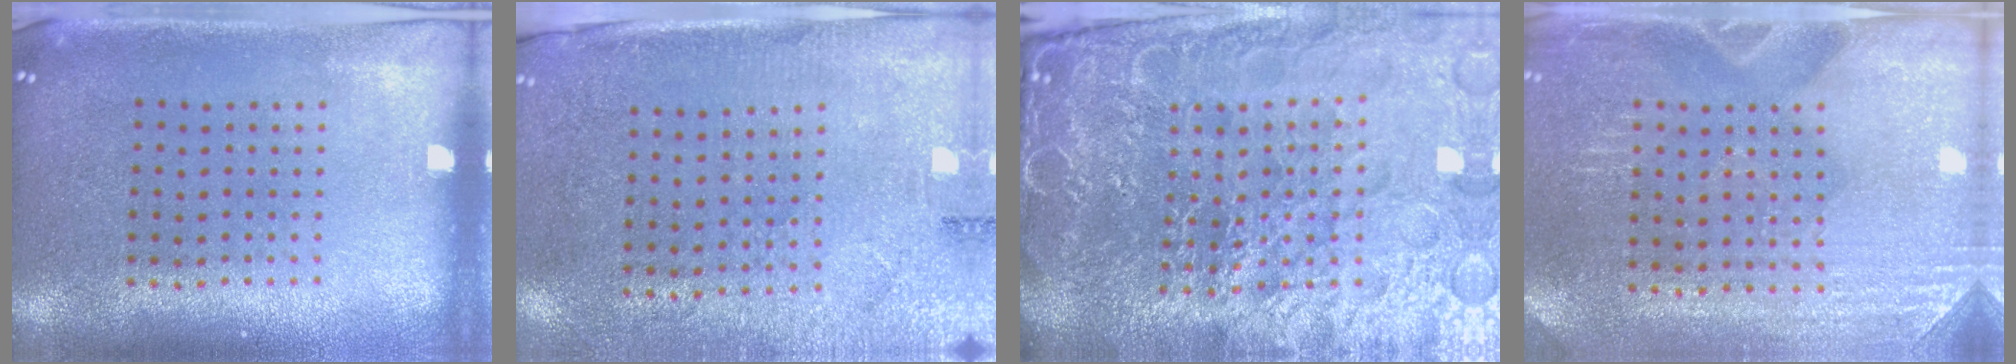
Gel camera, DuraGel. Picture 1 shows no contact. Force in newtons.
{"total": 2.7, "press": 2.4, "slide": 1.3}
{"total": 6.8, "press": 6.1, "slide": 3.1}
{"total": 3.0, "press": 2.9, "slide": 0.7}